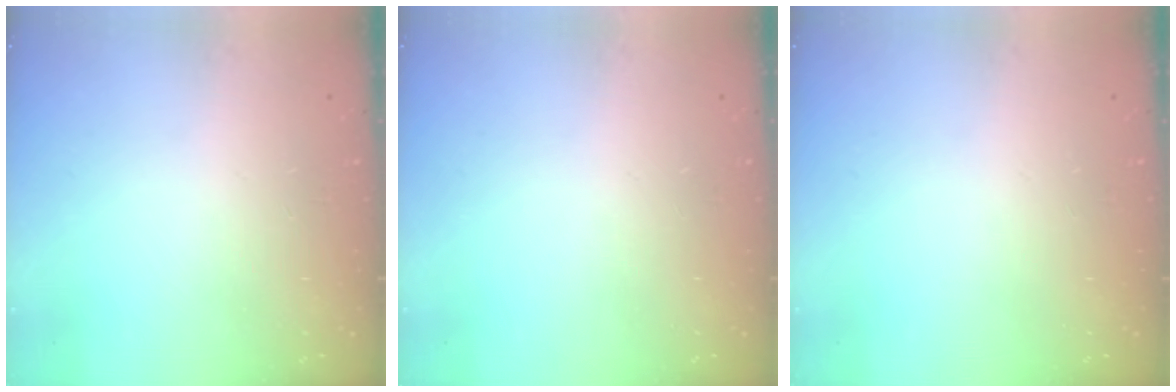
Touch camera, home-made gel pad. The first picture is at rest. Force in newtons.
{"total": 0.0}
{"total": 0.0}